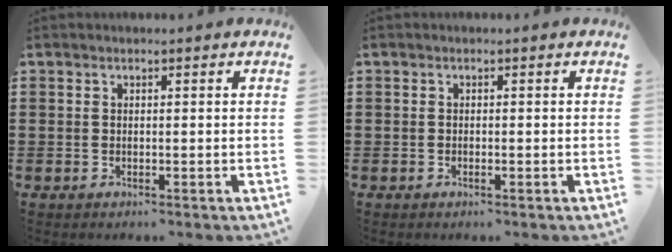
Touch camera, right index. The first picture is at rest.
{"total": 0.5, "force": [-0.3, 0.2, 0.4], "torque": [-0.009, -0.003, -0.005]}